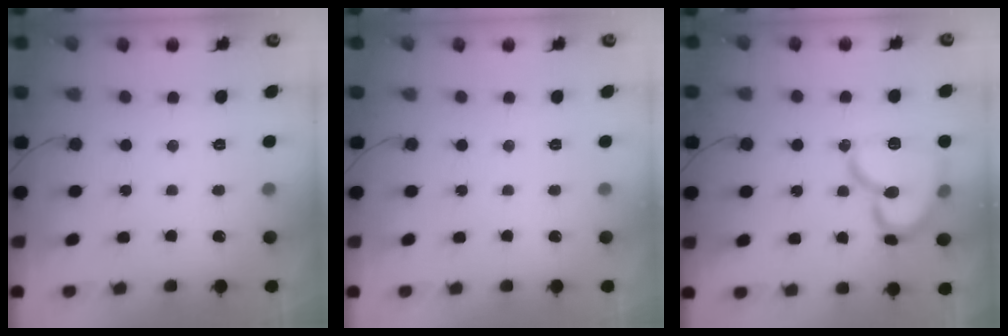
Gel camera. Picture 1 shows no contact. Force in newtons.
{"total": 0.0}
{"total": 16.5, "press": 16.4, "slide": 1.8}